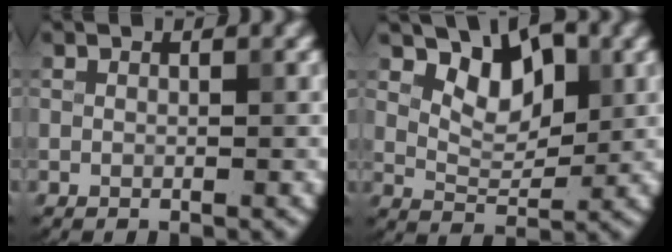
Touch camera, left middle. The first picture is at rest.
{"total": 4.8, "force": [2.5, 2.6, 3.2], "torque": [-0.052, -0.006, 0.035]}